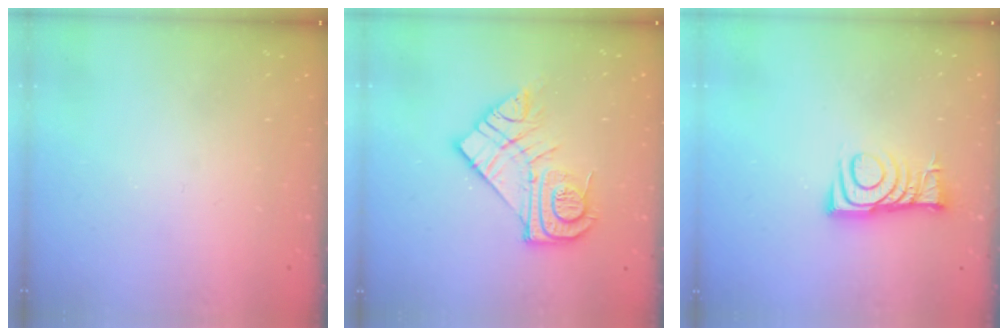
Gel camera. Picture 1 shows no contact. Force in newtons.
{"total": 14.8, "press": 14.7, "slide": 1.0}
{"total": 8.7, "press": 8.7, "slide": 0.3}